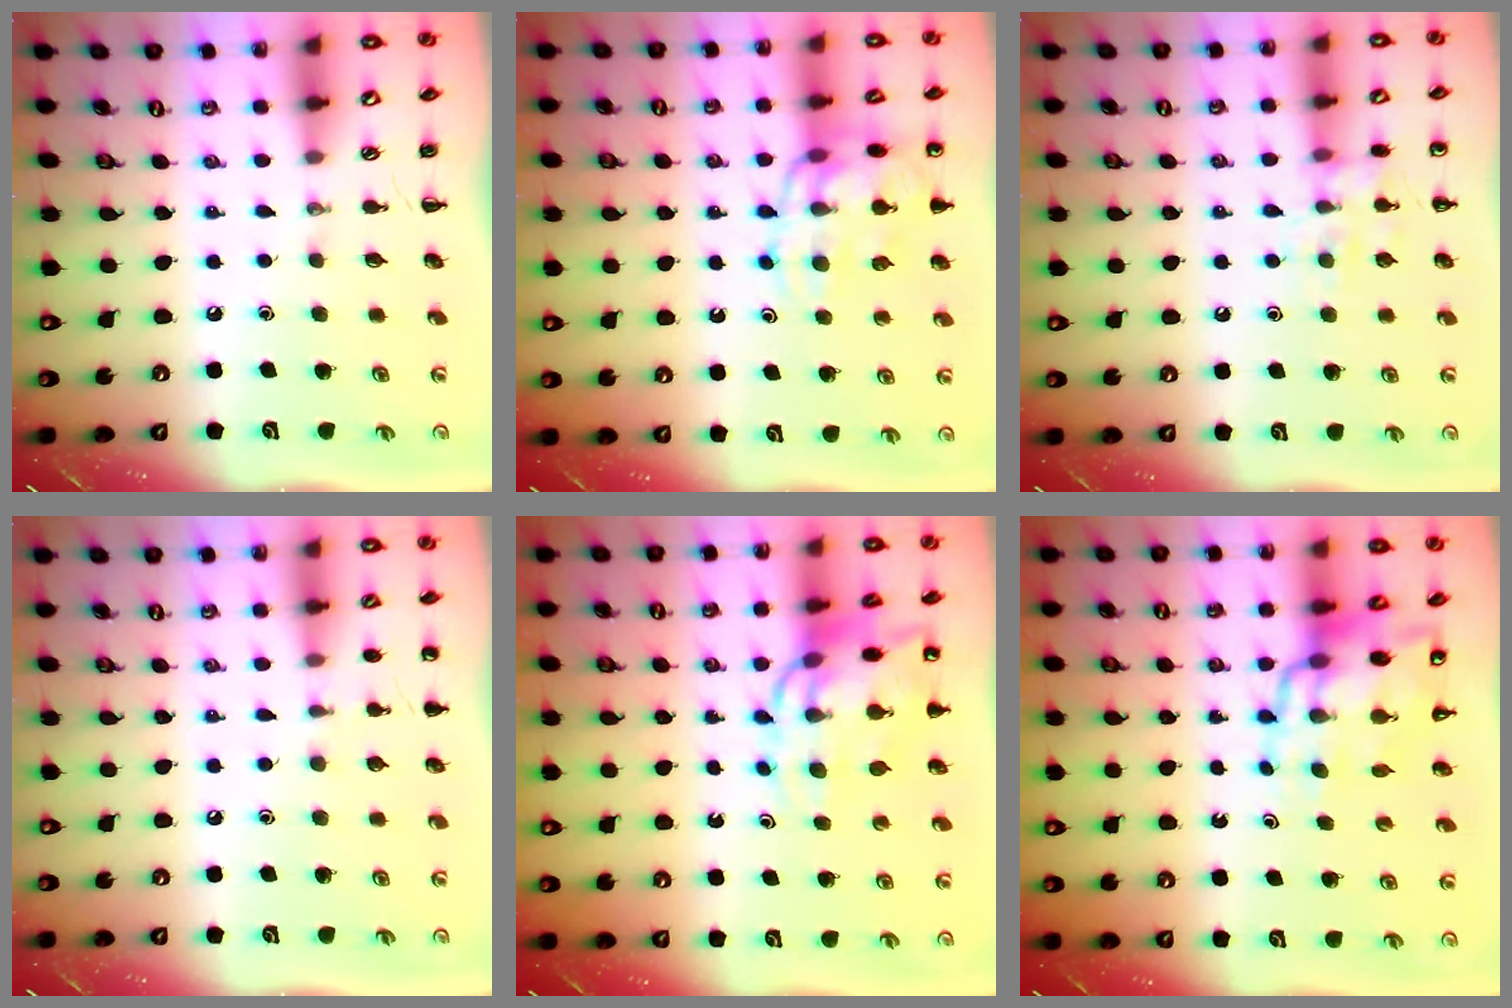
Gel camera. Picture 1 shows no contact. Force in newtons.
{"total": 14.9, "press": 14.7, "slide": 2.5}
{"total": 8.6, "press": 8.5, "slide": 0.8}
{"total": 4.7, "press": 4.5, "slide": 1.4}
{"total": 13.2, "press": 12.7, "slide": 3.5}
{"total": 14.4, "press": 13.8, "slide": 3.9}